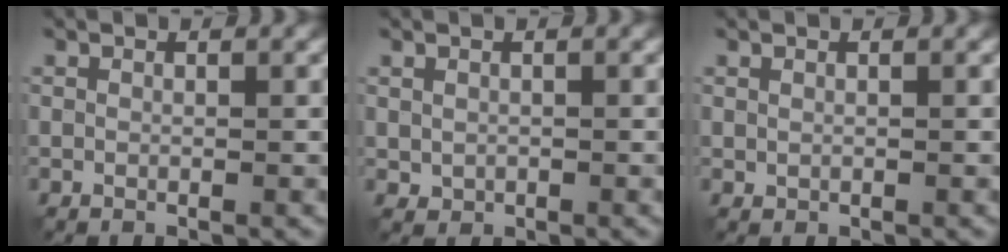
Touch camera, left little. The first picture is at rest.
{"total": 0.7, "force": [0.2, 0.7, 0.2], "torque": [-0.003, -0.004, 0.007]}
{"total": 0.0}